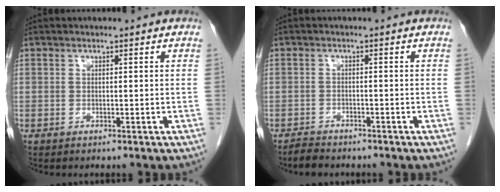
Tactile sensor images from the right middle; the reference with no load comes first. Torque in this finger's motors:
{"motor_torque": [0.03, -0.01, -0.01, 0.00]}